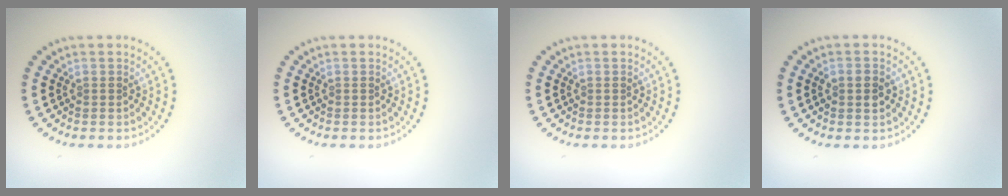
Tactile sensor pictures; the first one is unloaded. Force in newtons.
{"total": 0.0}
{"total": 0.0}
{"total": 1.2, "press": 1.2, "slide": 0.1}